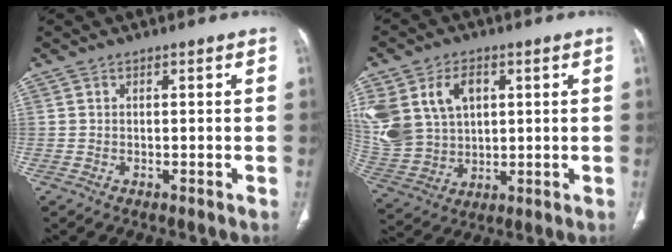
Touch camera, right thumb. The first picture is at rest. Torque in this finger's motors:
{"motor_torque": [0.19, 0.39, 0.44, 0.24, 0.10]}